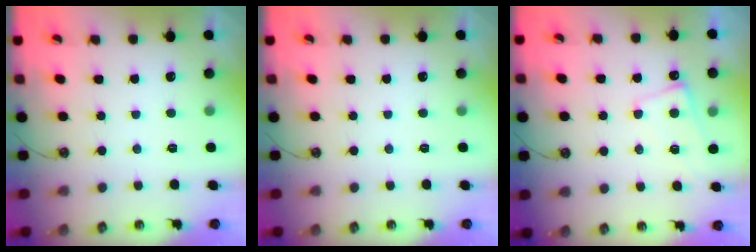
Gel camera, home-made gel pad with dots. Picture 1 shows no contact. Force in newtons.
{"total": 0.0}
{"total": 1.6, "press": 1.5, "slide": 0.4}